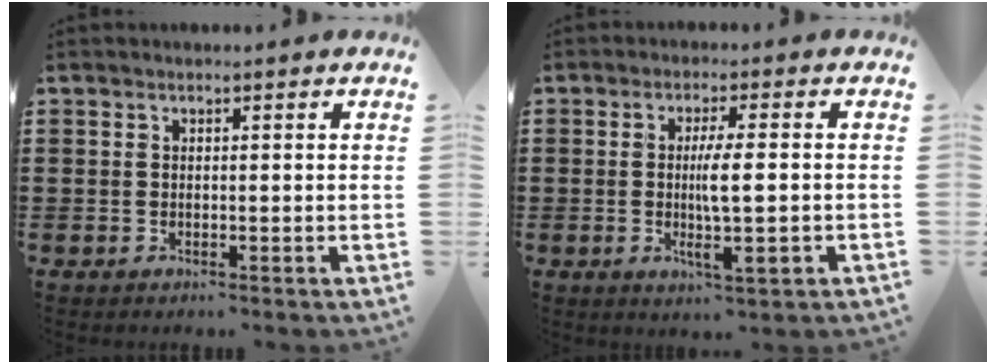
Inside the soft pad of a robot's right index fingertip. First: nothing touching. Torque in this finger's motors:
{"motor_torque": [0.27, -0.19, 0.56, 0.14]}